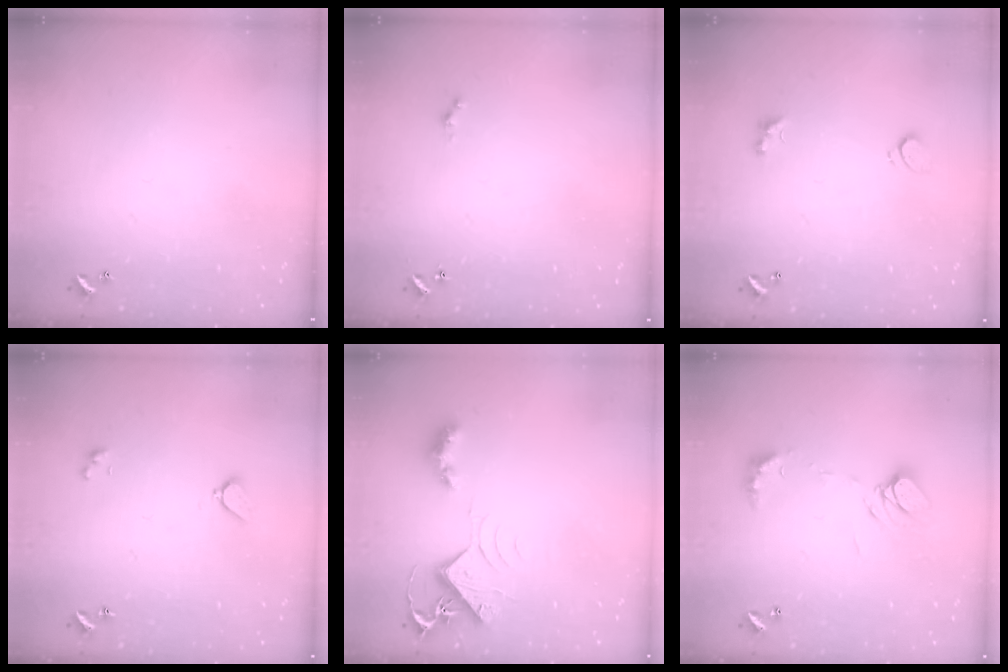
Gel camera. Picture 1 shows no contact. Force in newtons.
{"total": 0.0}
{"total": 3.1, "press": 2.8, "slide": 1.3}
{"total": 2.1, "press": 2.0, "slide": 0.5}
{"total": 7.1, "press": 7.1, "slide": 1.0}
{"total": 8.4, "press": 8.4, "slide": 1.0}